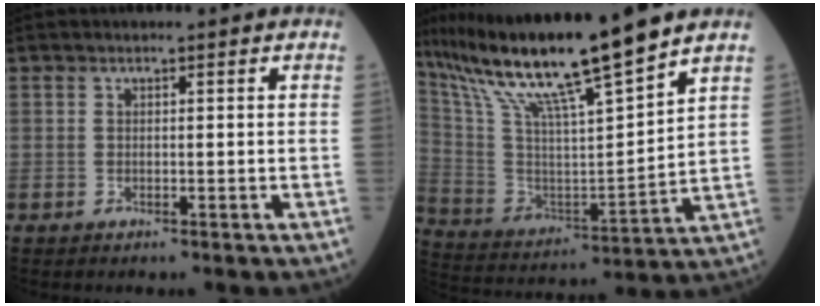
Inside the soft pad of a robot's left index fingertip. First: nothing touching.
{"total": 18.7, "force": [14.5, -0.4, 11.8], "torque": [-0.220, 0.000, 0.267]}